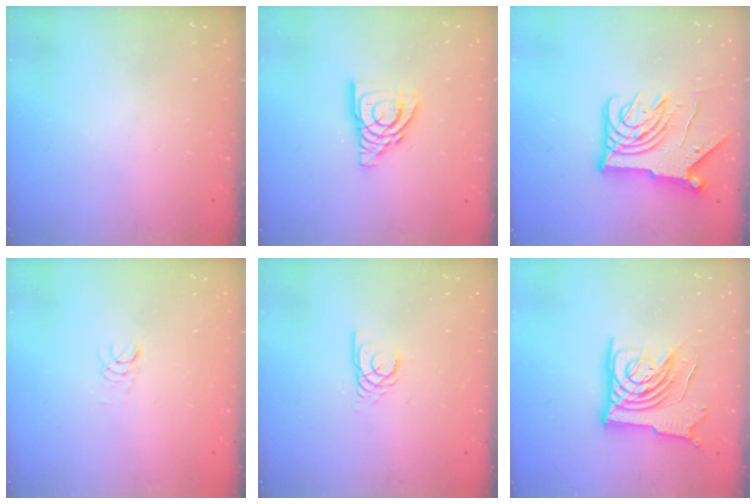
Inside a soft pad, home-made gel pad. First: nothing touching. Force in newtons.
{"total": 12.4, "press": 12.3, "slide": 1.3}
{"total": 16.1, "press": 16.0, "slide": 1.8}
{"total": 2.9, "press": 2.8, "slide": 0.3}
{"total": 2.3, "press": 2.3, "slide": 0.1}
{"total": 14.6, "press": 14.5, "slide": 1.8}